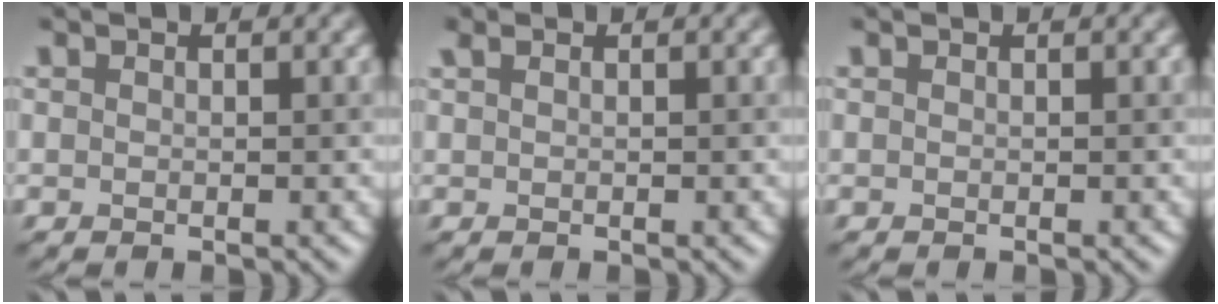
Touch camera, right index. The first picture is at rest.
{"total": 0.8, "force": [0.6, 0.2, 0.5], "torque": [-0.012, 0.003, 0.010]}
{"total": 0.0}